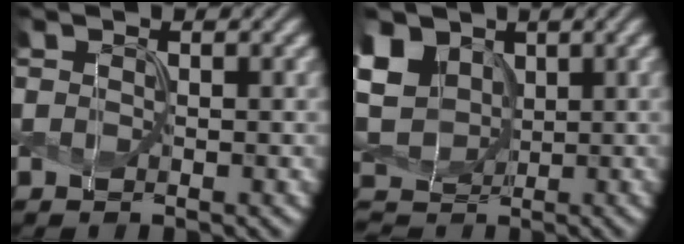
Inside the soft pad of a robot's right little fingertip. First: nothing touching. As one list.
[{"total": 7.7, "force": [2.0, 6.2, 4.1], "torque": [-0.121, 0.025, 0.033]}]